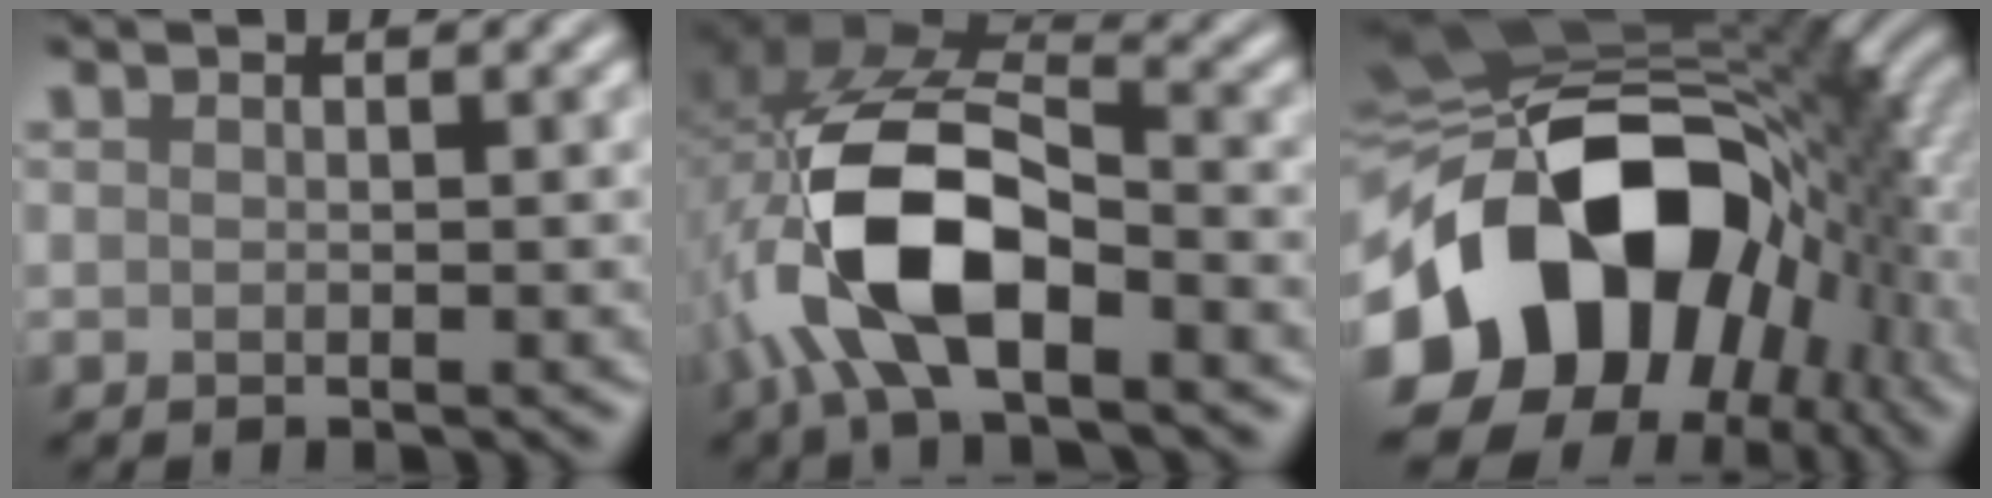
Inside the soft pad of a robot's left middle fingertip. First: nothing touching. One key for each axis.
{"total": 12.1, "fx": -3.7, "fy": 5.9, "fz": 9.9, "tx": -0.220, "ty": -0.002, "tz": -0.066}
{"total": 18.1, "fx": -3.5, "fy": 12.6, "fz": 12.6, "tx": -0.221, "ty": -0.008, "tz": -0.060}